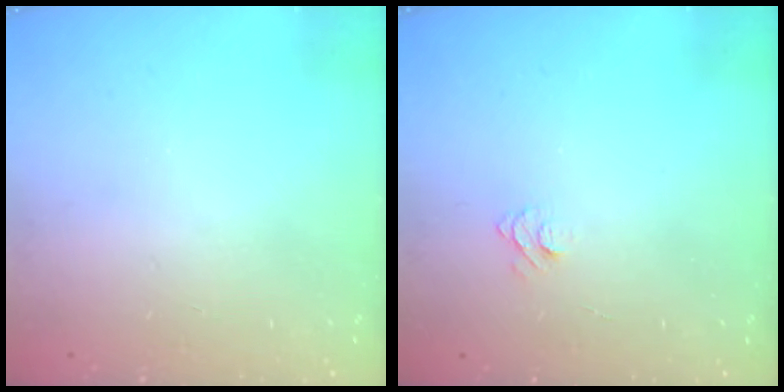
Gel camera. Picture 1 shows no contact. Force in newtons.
{"total": 4.6, "press": 4.6, "slide": 0.4}